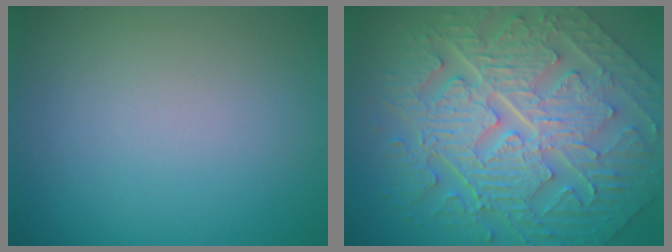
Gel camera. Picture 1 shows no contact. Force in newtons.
{"total": 11.6, "press": 7.9, "slide": 8.4}